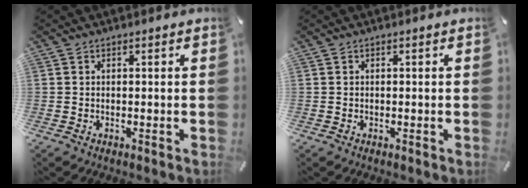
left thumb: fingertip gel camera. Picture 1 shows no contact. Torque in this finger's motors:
{"motor_torque": [0.00, 0.00, -0.09, 0.09, 0.00]}